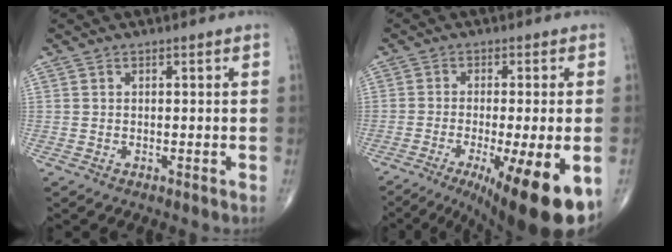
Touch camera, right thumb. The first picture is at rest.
{"total": 16.9, "force": [-7.3, 3.4, 14.9], "torque": [-0.176, -0.019, -0.102]}